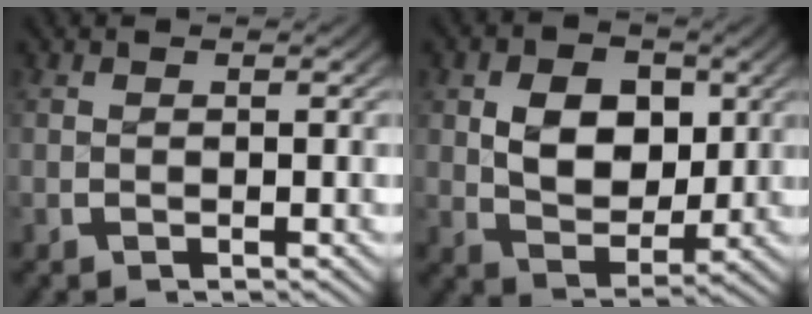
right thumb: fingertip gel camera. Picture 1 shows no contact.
{"total": 7.0, "force": [0.3, 5.1, 4.8], "torque": [-0.082, -0.029, 0.014]}